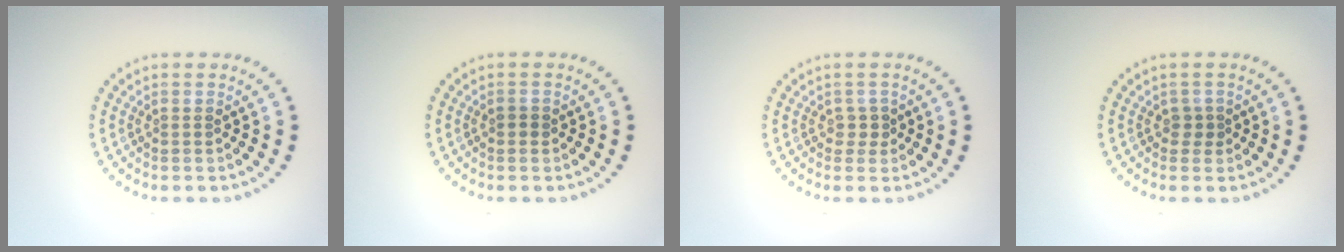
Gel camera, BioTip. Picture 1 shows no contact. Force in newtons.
{"total": 0.7, "press": 0.7, "slide": 0.1}
{"total": 1.1, "press": 0.9, "slide": 0.6}
{"total": 1.1, "press": 0.8, "slide": 0.7}